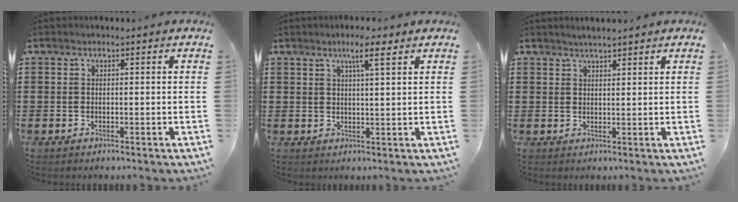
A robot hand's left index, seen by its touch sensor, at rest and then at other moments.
{"total": 4.9, "force": [3.1, 0.5, 3.7], "torque": [-0.074, 0.002, 0.050]}
{"total": 1.9, "force": [1.8, -0.1, 0.6], "torque": [-0.015, 0.003, 0.034]}